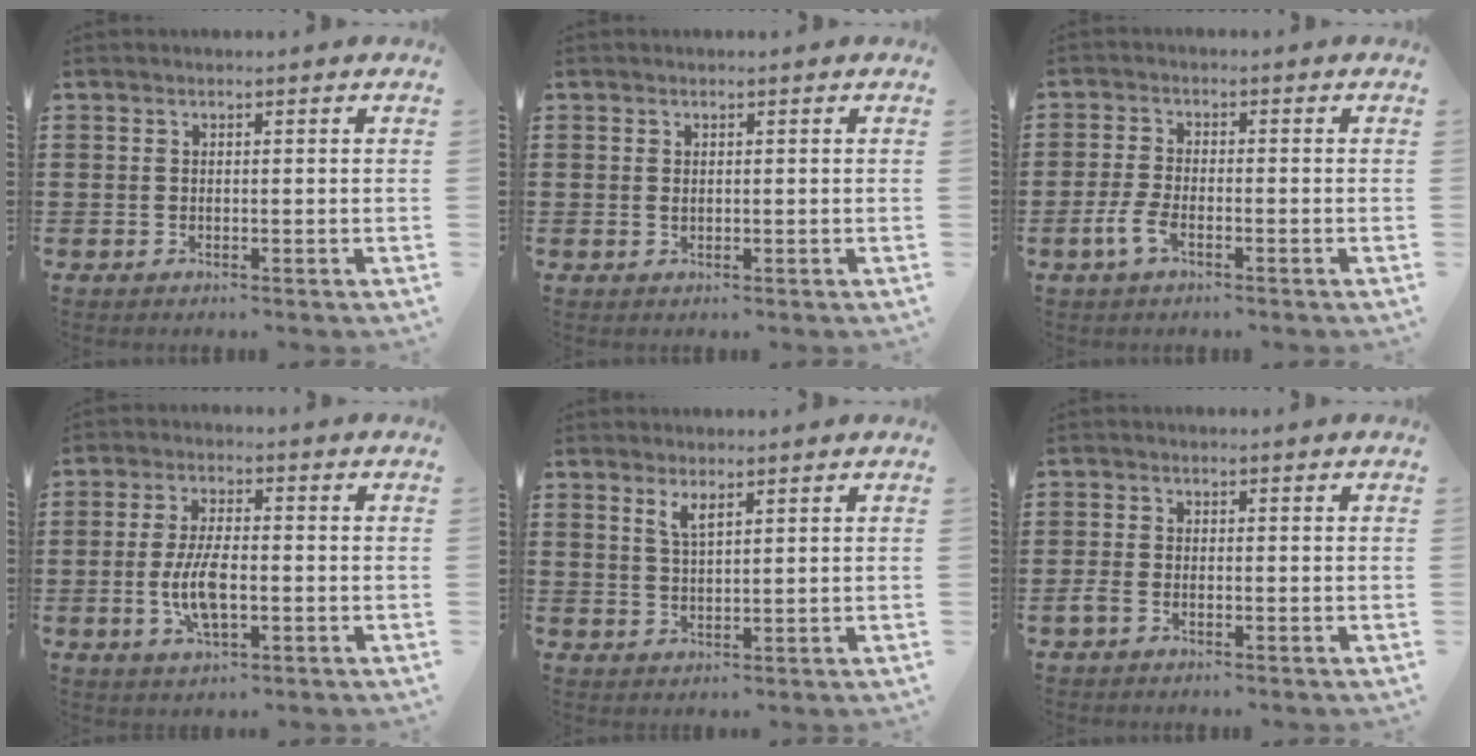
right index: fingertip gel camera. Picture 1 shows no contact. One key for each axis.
{"total": 0.6, "fx": 0.2, "fy": 0.3, "fz": 0.5, "tx": -0.012, "ty": -0.001, "tz": 0.005}
{"total": 3.5, "fx": -1.8, "fy": 1.4, "fz": 2.7, "tx": -0.067, "ty": -0.004, "tz": -0.038}
{"total": 7.1, "fx": -1.3, "fy": 2.7, "fz": 6.4, "tx": -0.138, "ty": 0.000, "tz": -0.030}
{"total": 2.7, "fx": 1.8, "fy": 0.8, "fz": 1.9, "tx": -0.041, "ty": 0.003, "tz": 0.031}
{"total": 1.7, "fx": -1.0, "fy": 0.9, "fz": 1.1, "tx": -0.030, "ty": -0.001, "tz": -0.022}